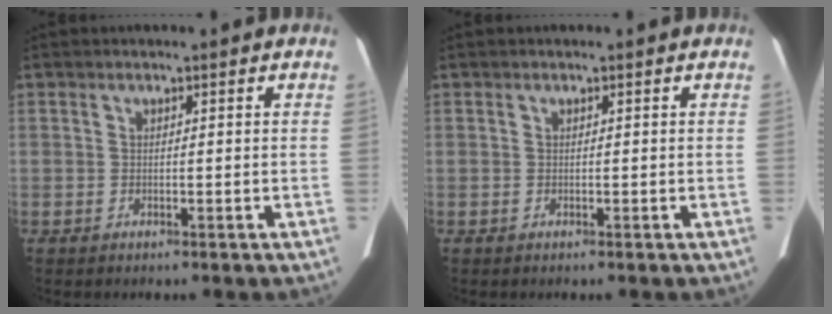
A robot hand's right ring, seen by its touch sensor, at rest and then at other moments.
{"total": 0.0}